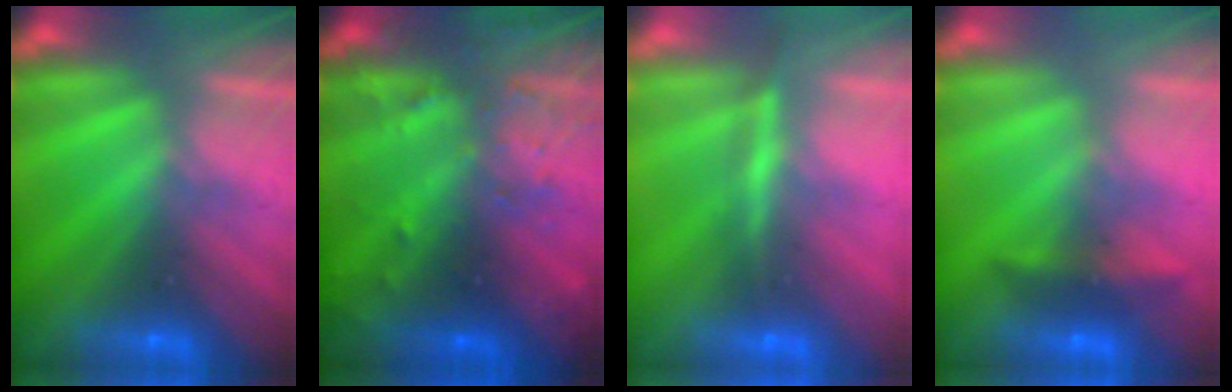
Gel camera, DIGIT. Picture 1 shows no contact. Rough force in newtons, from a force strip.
{"total": 7.7}
{"total": 4.5}
{"total": 4.3}